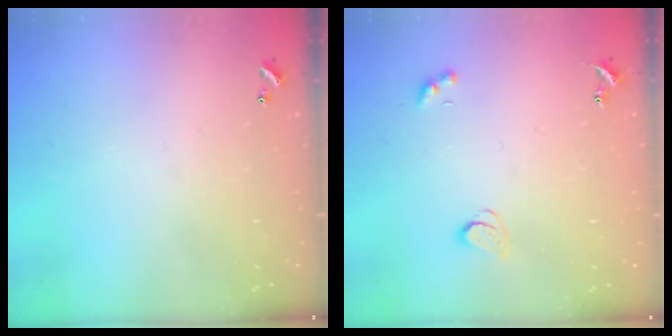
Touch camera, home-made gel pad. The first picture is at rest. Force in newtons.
{"total": 2.1, "press": 2.1, "slide": 0.5}